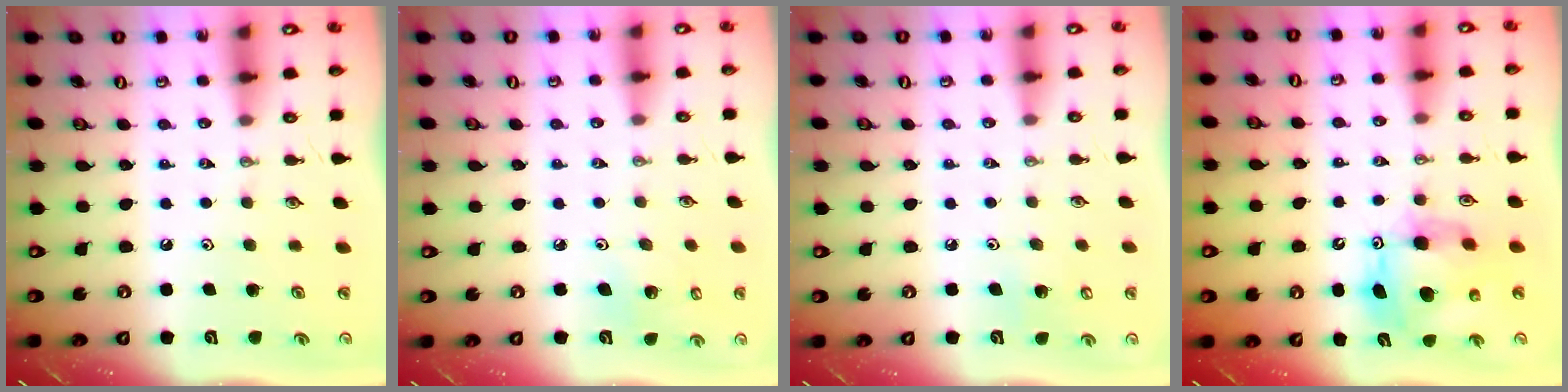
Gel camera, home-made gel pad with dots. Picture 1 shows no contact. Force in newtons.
{"total": 4.8, "press": 4.6, "slide": 1.4}
{"total": 5.3, "press": 5.3, "slide": 0.3}
{"total": 12.3, "press": 12.2, "slide": 1.1}